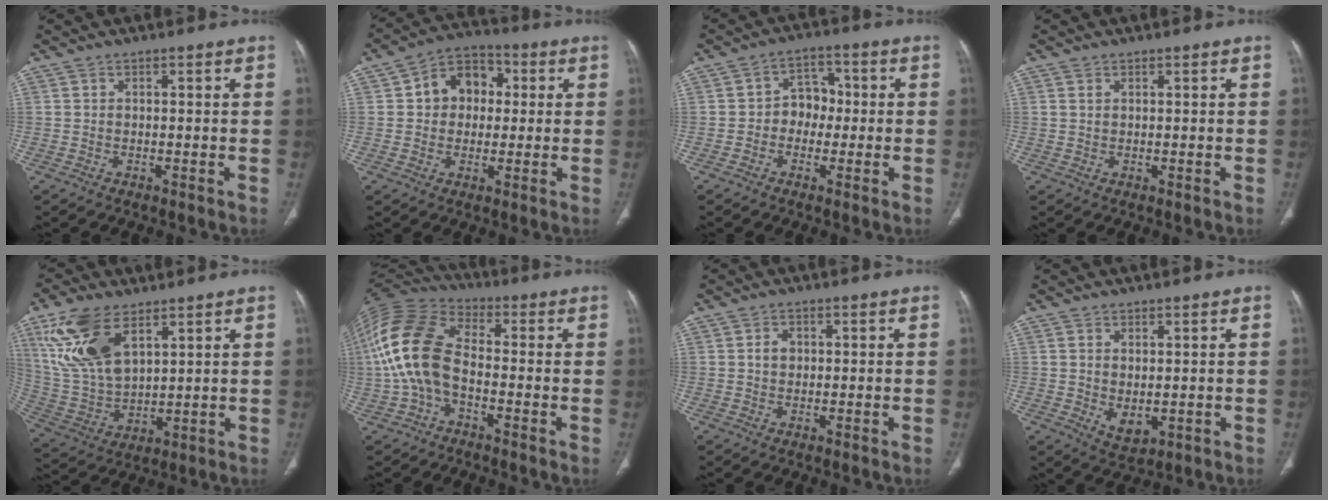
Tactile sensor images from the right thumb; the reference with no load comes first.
{"total": 9.9, "force": [1.6, 7.9, 5.8], "torque": [-0.051, 0.018, 0.014]}
{"total": 5.8, "force": [-0.6, 4.8, 3.2], "torque": [-0.012, 0.024, -0.022]}
{"total": 0.9, "force": [0.5, 0.5, 0.5], "torque": [-0.007, 0.002, 0.011]}
{"total": 16.1, "force": [8.2, 8.1, 11.3], "torque": [-0.224, -0.023, 0.171]}
{"total": 15.3, "force": [-1.8, 9.1, 12.1], "torque": [-0.258, 0.035, -0.044]}
{"total": 2.2, "force": [0.4, 1.8, 1.3], "torque": [-0.015, 0.005, 0.006]}
{"total": 4.5, "force": [-0.2, 2.8, 3.5], "torque": [-0.056, -0.009, 0.012]}